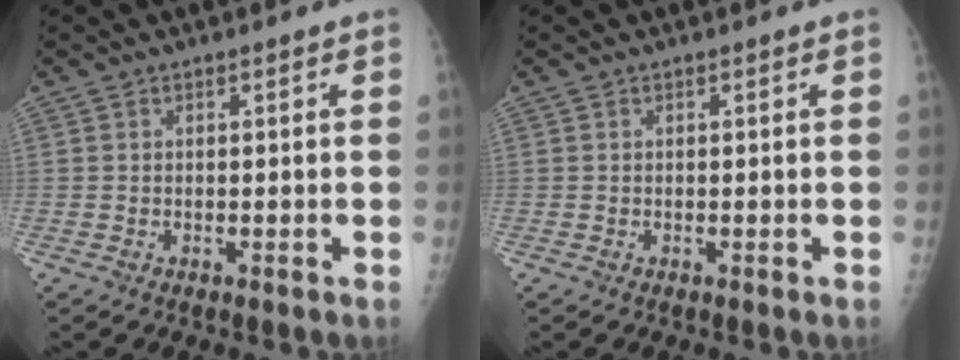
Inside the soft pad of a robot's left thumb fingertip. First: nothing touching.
{"total": 0.0}